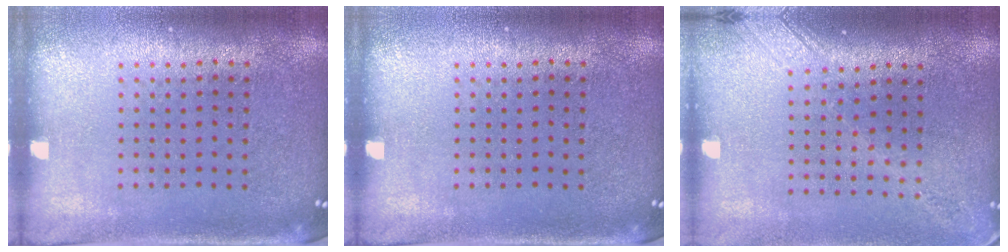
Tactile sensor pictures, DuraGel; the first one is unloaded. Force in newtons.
{"total": 0.0}
{"total": 1.8, "press": 1.4, "slide": 1.2}